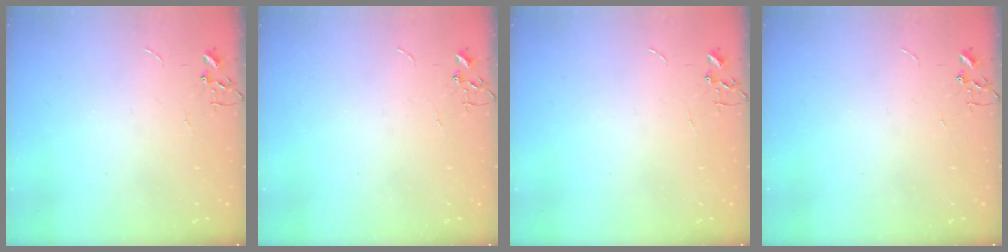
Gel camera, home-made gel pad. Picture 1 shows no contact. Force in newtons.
{"total": 0.0}
{"total": 0.0}
{"total": 0.0}